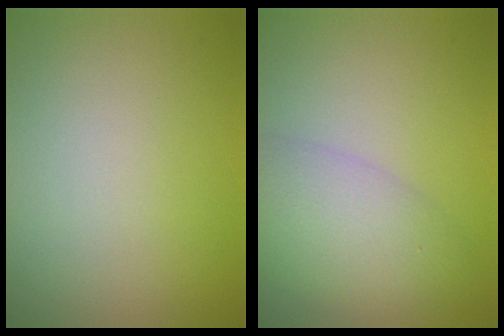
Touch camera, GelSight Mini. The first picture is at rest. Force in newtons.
{"total": 5.0, "press": 5.0, "slide": 0.3}